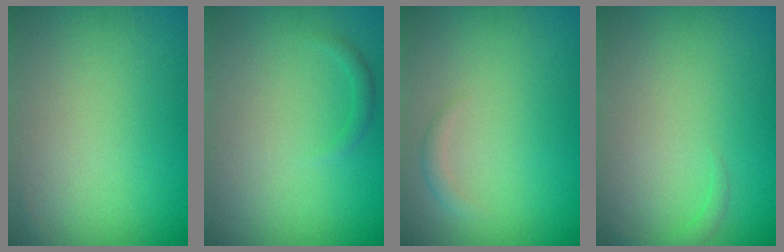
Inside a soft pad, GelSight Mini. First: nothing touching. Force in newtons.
{"total": 0.8, "press": 0.8, "slide": 0.1}
{"total": 0.9, "press": 0.9, "slide": 0.1}
{"total": 0.8, "press": 0.8, "slide": 0.1}